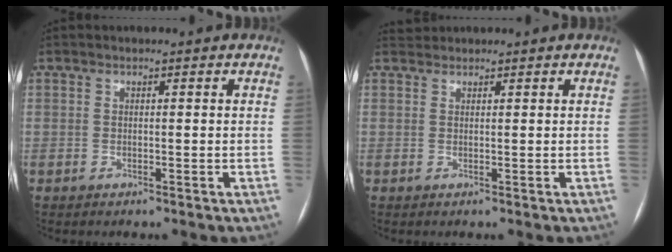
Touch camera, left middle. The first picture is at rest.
{"total": 1.1, "force": [1.1, 0.1, -0.4], "torque": [-0.004, 0.013, 0.025]}